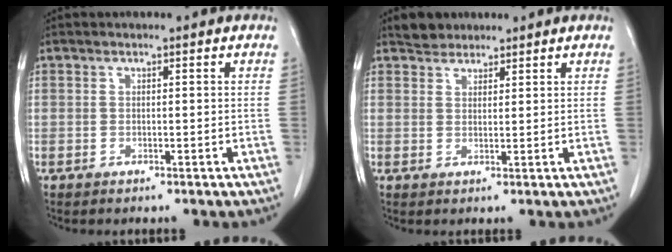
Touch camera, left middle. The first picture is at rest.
{"total": 2.6, "force": [2.3, 1.3, 0.2], "torque": [-0.008, 0.009, 0.038]}